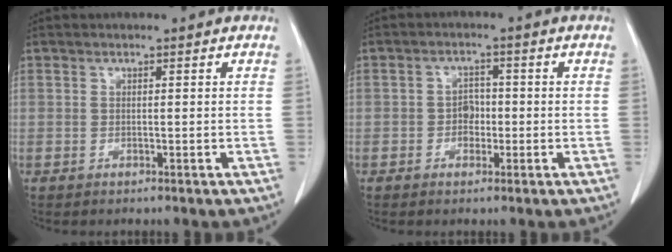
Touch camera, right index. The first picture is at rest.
{"total": 2.7, "force": [-0.6, 2.1, 1.7], "torque": [-0.021, 0.007, -0.011]}